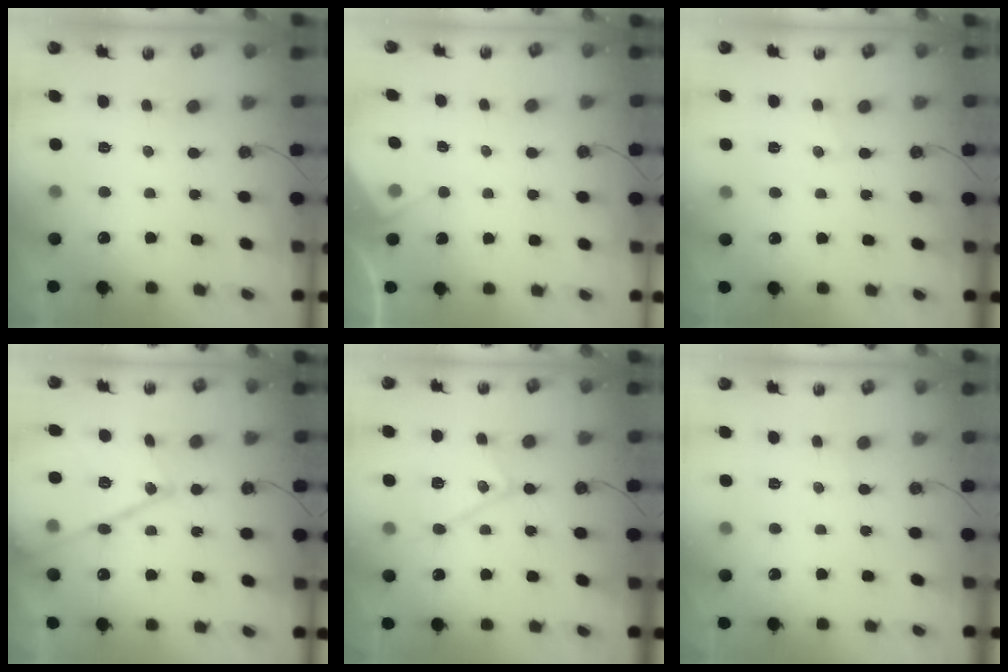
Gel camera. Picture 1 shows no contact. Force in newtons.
{"total": 4.8, "press": 4.7, "slide": 0.6}
{"total": 4.4, "press": 4.4, "slide": 0.6}
{"total": 18.0, "press": 18.0, "slide": 0.7}
{"total": 14.0, "press": 13.9, "slide": 1.2}
{"total": 4.1, "press": 4.0, "slide": 0.6}